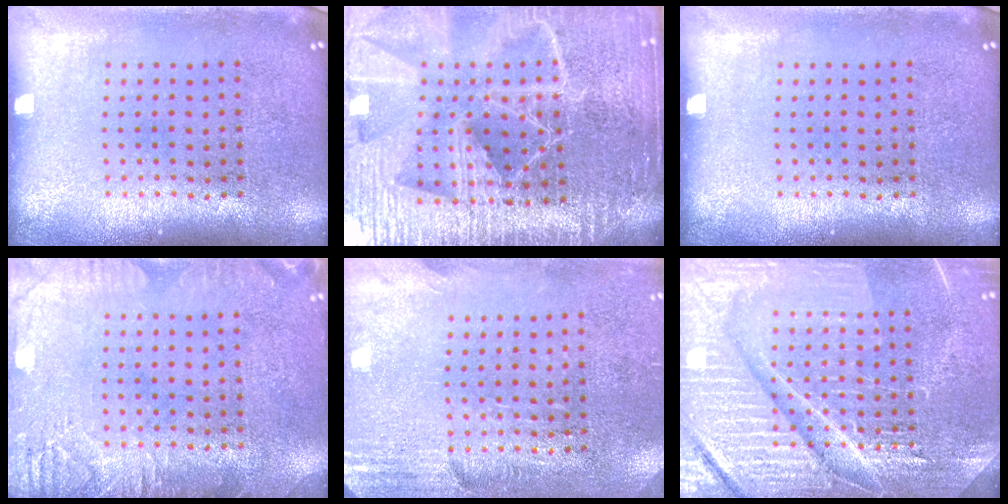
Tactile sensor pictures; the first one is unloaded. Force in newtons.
{"total": 6.3, "press": 5.5, "slide": 3.2}
{"total": 0.0}
{"total": 2.8, "press": 2.7, "slide": 0.4}
{"total": 2.7, "press": 2.4, "slide": 1.4}
{"total": 7.4, "press": 7.3, "slide": 1.0}